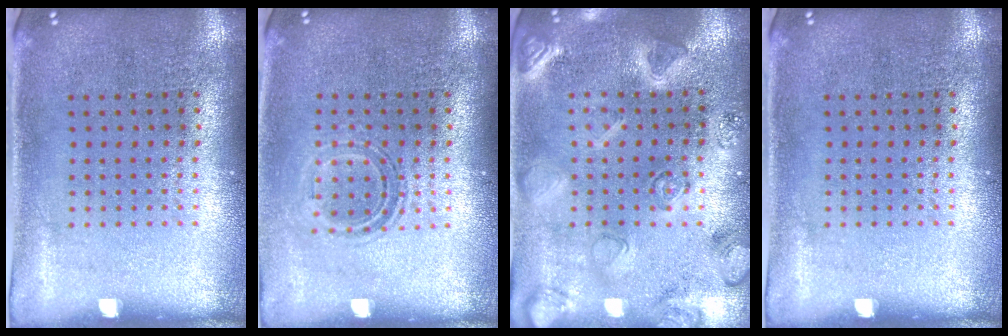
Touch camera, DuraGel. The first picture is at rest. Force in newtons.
{"total": 1.2, "press": 1.0, "slide": 0.7}
{"total": 2.9, "press": 2.9, "slide": 0.5}
{"total": 0.0}